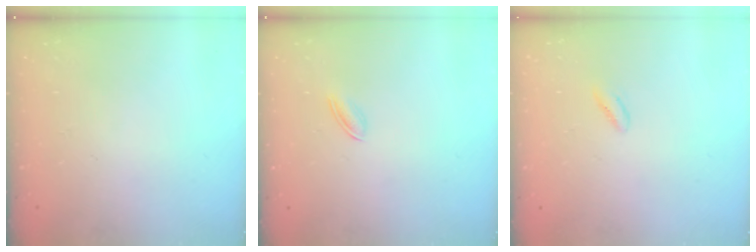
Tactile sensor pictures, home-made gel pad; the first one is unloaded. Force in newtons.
{"total": 2.7, "press": 2.6, "slide": 0.7}
{"total": 1.8, "press": 1.6, "slide": 0.9}